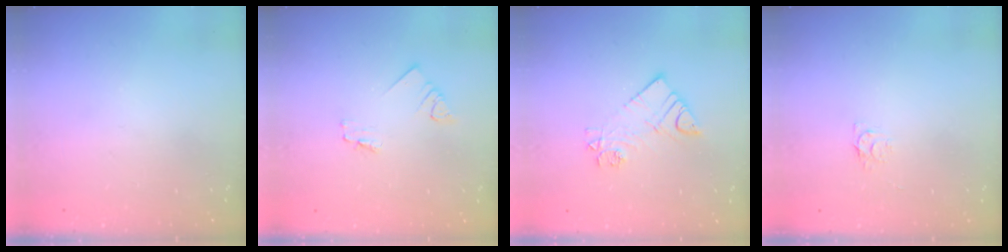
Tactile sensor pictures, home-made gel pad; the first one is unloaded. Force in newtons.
{"total": 1.6, "press": 1.6, "slide": 0.1}
{"total": 9.3, "press": 9.3, "slide": 0.7}
{"total": 3.7, "press": 3.6, "slide": 0.4}